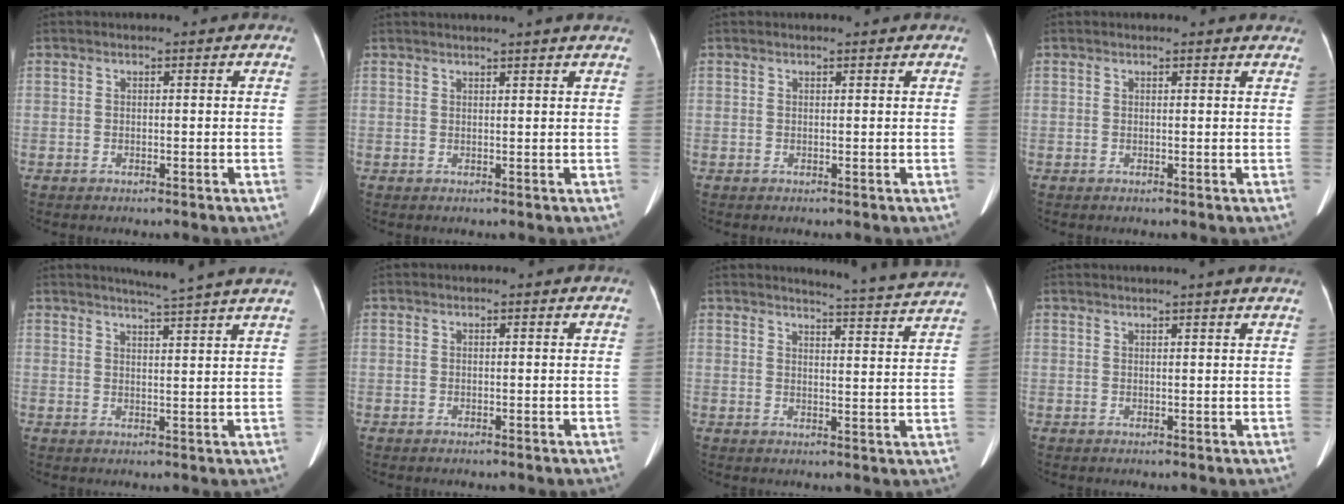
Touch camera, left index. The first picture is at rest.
{"total": 5.5, "force": [4.9, -0.7, 2.3], "torque": [-0.028, 0.024, 0.055]}
{"total": 1.1, "force": [1.0, 0.1, 0.3], "torque": [-0.009, 0.007, 0.014]}
{"total": 3.5, "force": [3.3, 0.7, 0.6], "torque": [-0.010, 0.002, 0.018]}
{"total": 8.2, "force": [7.3, -1.5, 3.5], "torque": [-0.050, -0.002, 0.084]}
{"total": 0.0}
{"total": 9.7, "force": [9.4, -1.6, 1.5], "torque": [-0.038, -0.037, 0.107]}
{"total": 5.2, "force": [4.6, -0.6, 2.3], "torque": [-0.030, 0.021, 0.047]}